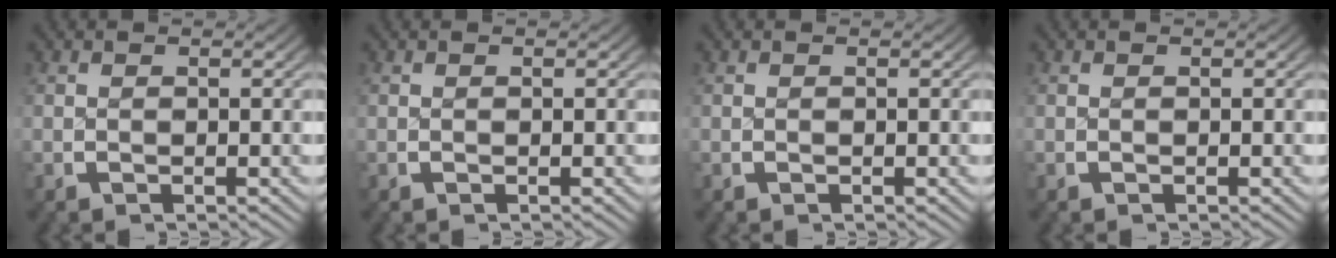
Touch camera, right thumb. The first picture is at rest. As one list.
[{"total": 0.0}, {"total": 0.0}, {"total": 0.0}]